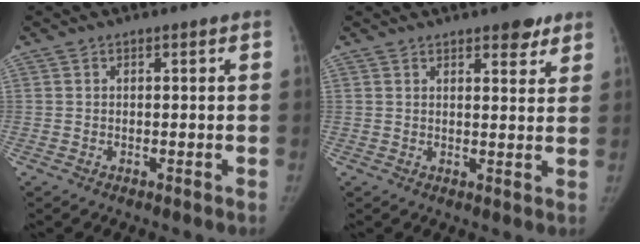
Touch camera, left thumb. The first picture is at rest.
{"total": 5.8, "force": [3.9, 2.2, 3.6], "torque": [-0.023, -0.018, 0.047]}